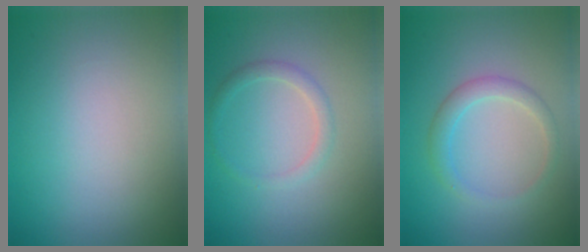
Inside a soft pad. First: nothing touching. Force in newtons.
{"total": 1.5, "press": 1.5, "slide": 0.2}
{"total": 2.0, "press": 2.0, "slide": 0.1}